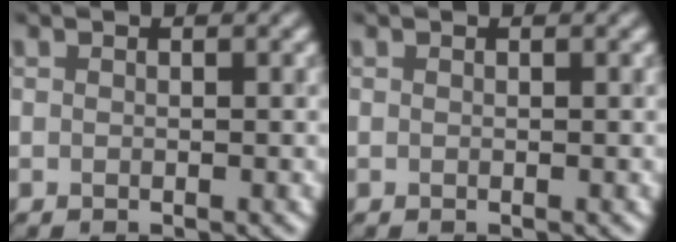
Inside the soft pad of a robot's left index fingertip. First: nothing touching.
{"total": 0.0}